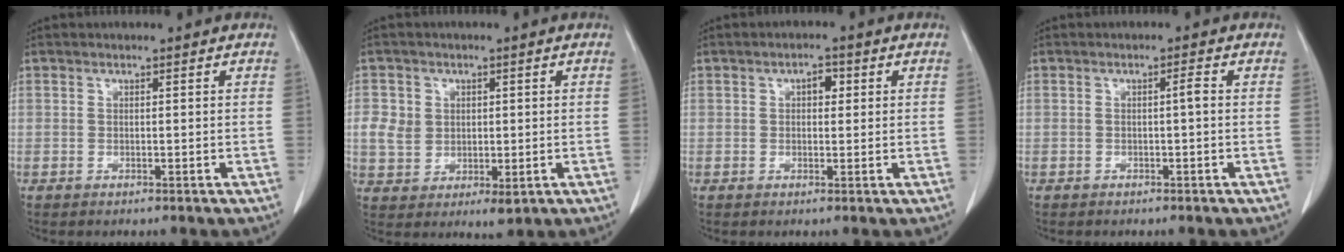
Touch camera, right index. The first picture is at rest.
{"total": 5.6, "force": [1.0, 4.8, 2.7], "torque": [-0.049, 0.005, 0.028]}
{"total": 2.3, "force": [0.6, 1.3, 1.8], "torque": [-0.025, 0.007, 0.007]}
{"total": 1.1, "force": [-0.1, 0.0, 1.1], "torque": [-0.016, 0.003, -0.002]}